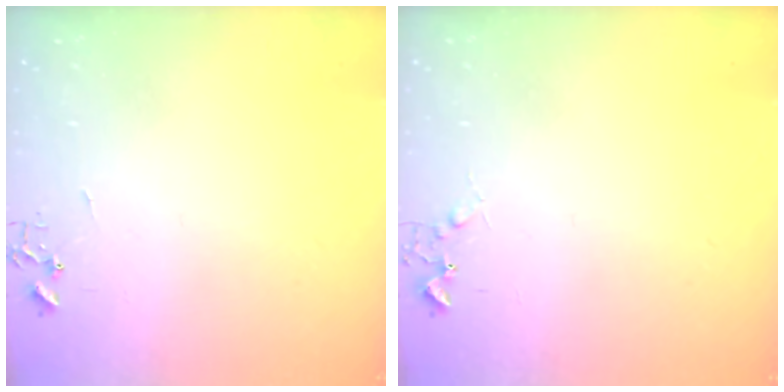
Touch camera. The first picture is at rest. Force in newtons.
{"total": 6.6, "press": 6.6, "slide": 0.8}